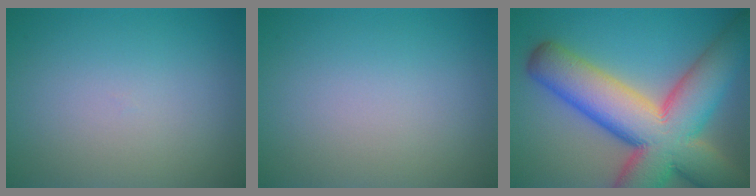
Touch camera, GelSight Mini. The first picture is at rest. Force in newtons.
{"total": 0.0}
{"total": 15.7, "press": 15.7, "slide": 1.1}